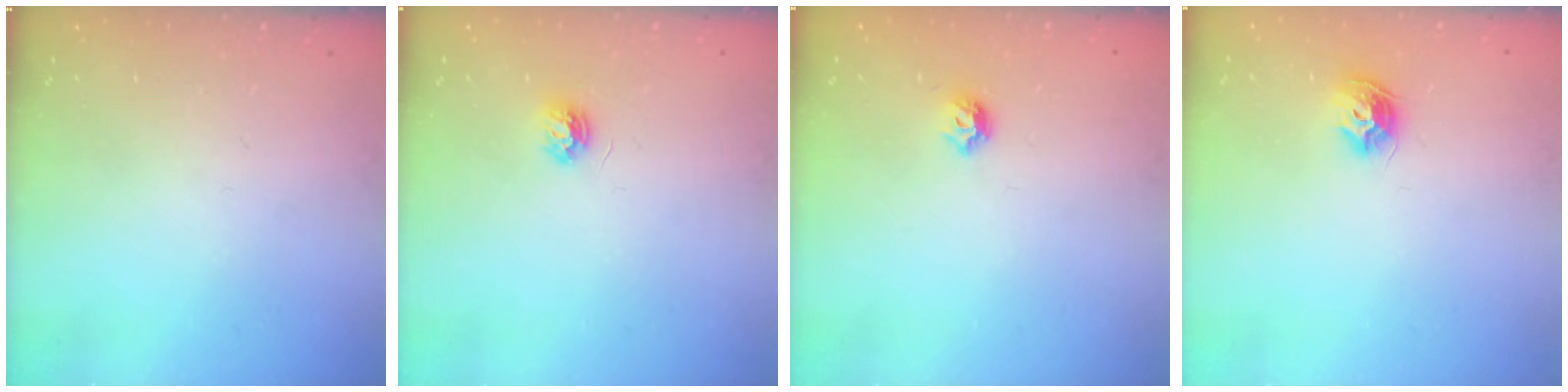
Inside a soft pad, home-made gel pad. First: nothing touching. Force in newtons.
{"total": 3.7, "press": 3.7, "slide": 0.4}
{"total": 6.0, "press": 5.9, "slide": 1.0}
{"total": 8.8, "press": 8.8, "slide": 0.2}